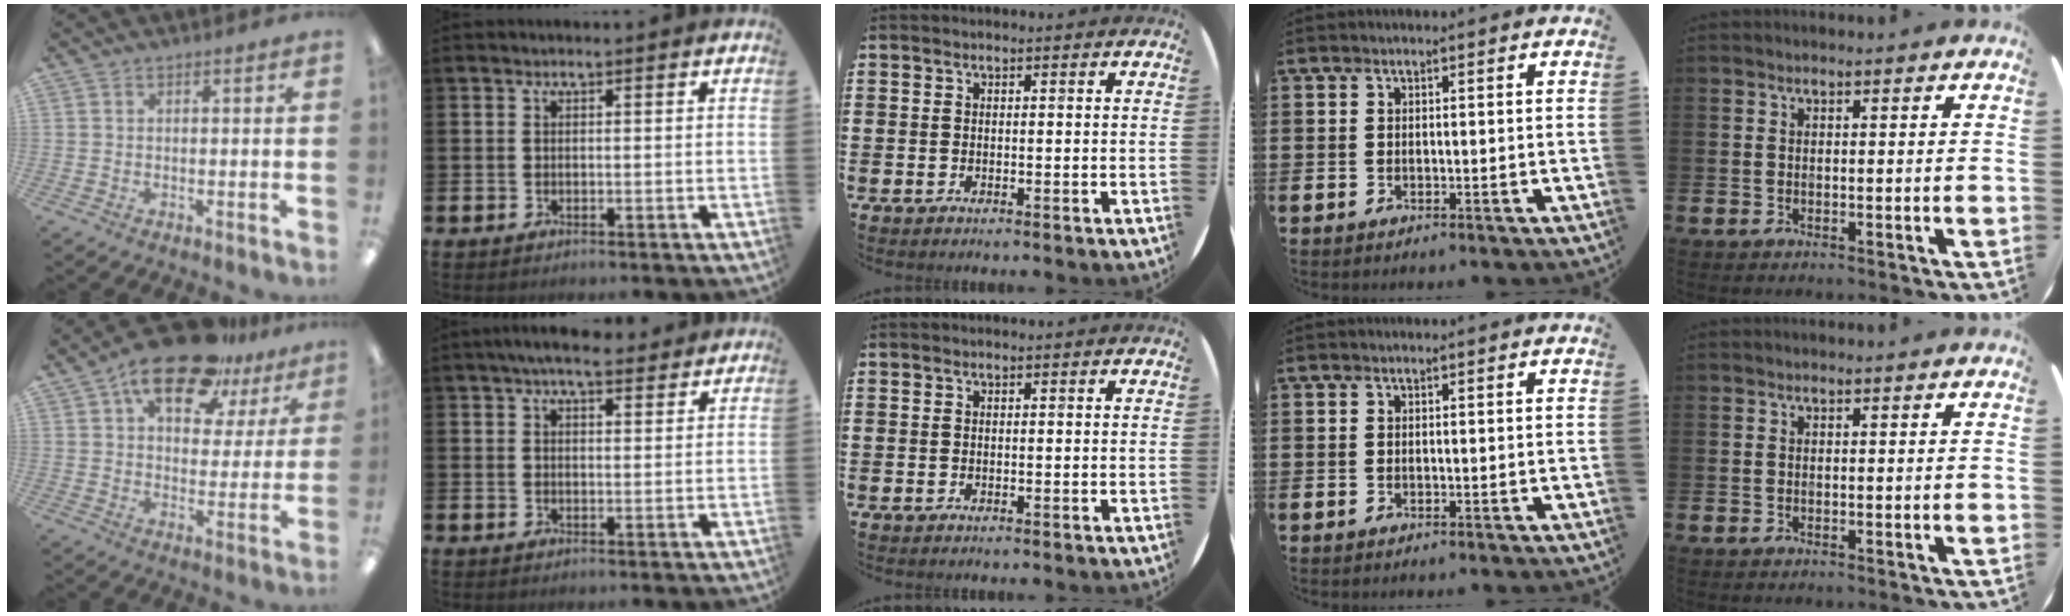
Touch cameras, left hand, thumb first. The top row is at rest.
{"thumb": {"total": 15.8, "force": [11.0, 6.9, 9.0], "torque": [-0.152, -0.054, 0.193]}, "index": {"total": 5.2, "force": [4.6, 1.3, 2.1], "torque": [-0.043, -0.013, 0.081]}}